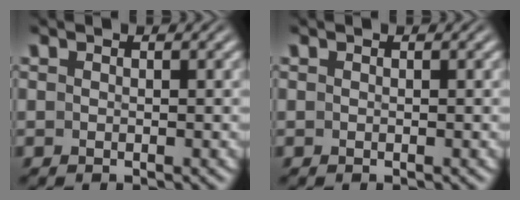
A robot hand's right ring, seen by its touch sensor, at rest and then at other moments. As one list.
[{"total": 0.0}]